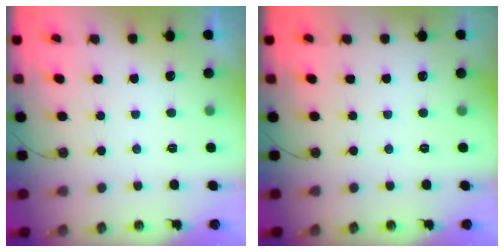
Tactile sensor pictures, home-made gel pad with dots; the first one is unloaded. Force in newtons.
{"total": 0.0}